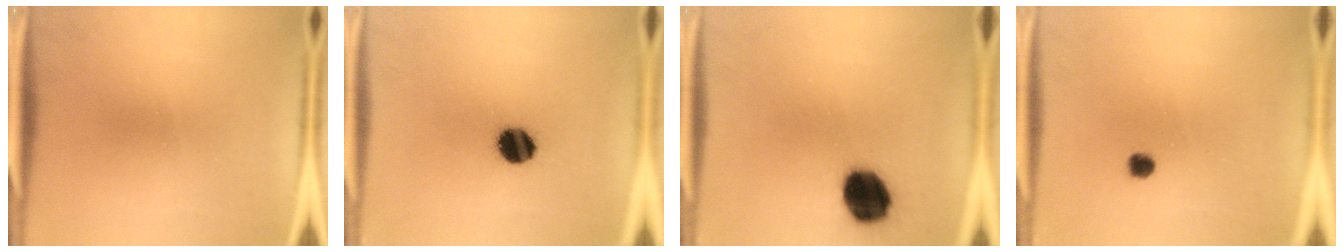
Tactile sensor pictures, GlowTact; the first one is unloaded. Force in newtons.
{"total": 8.6}
{"total": 13.0}
{"total": 2.0}